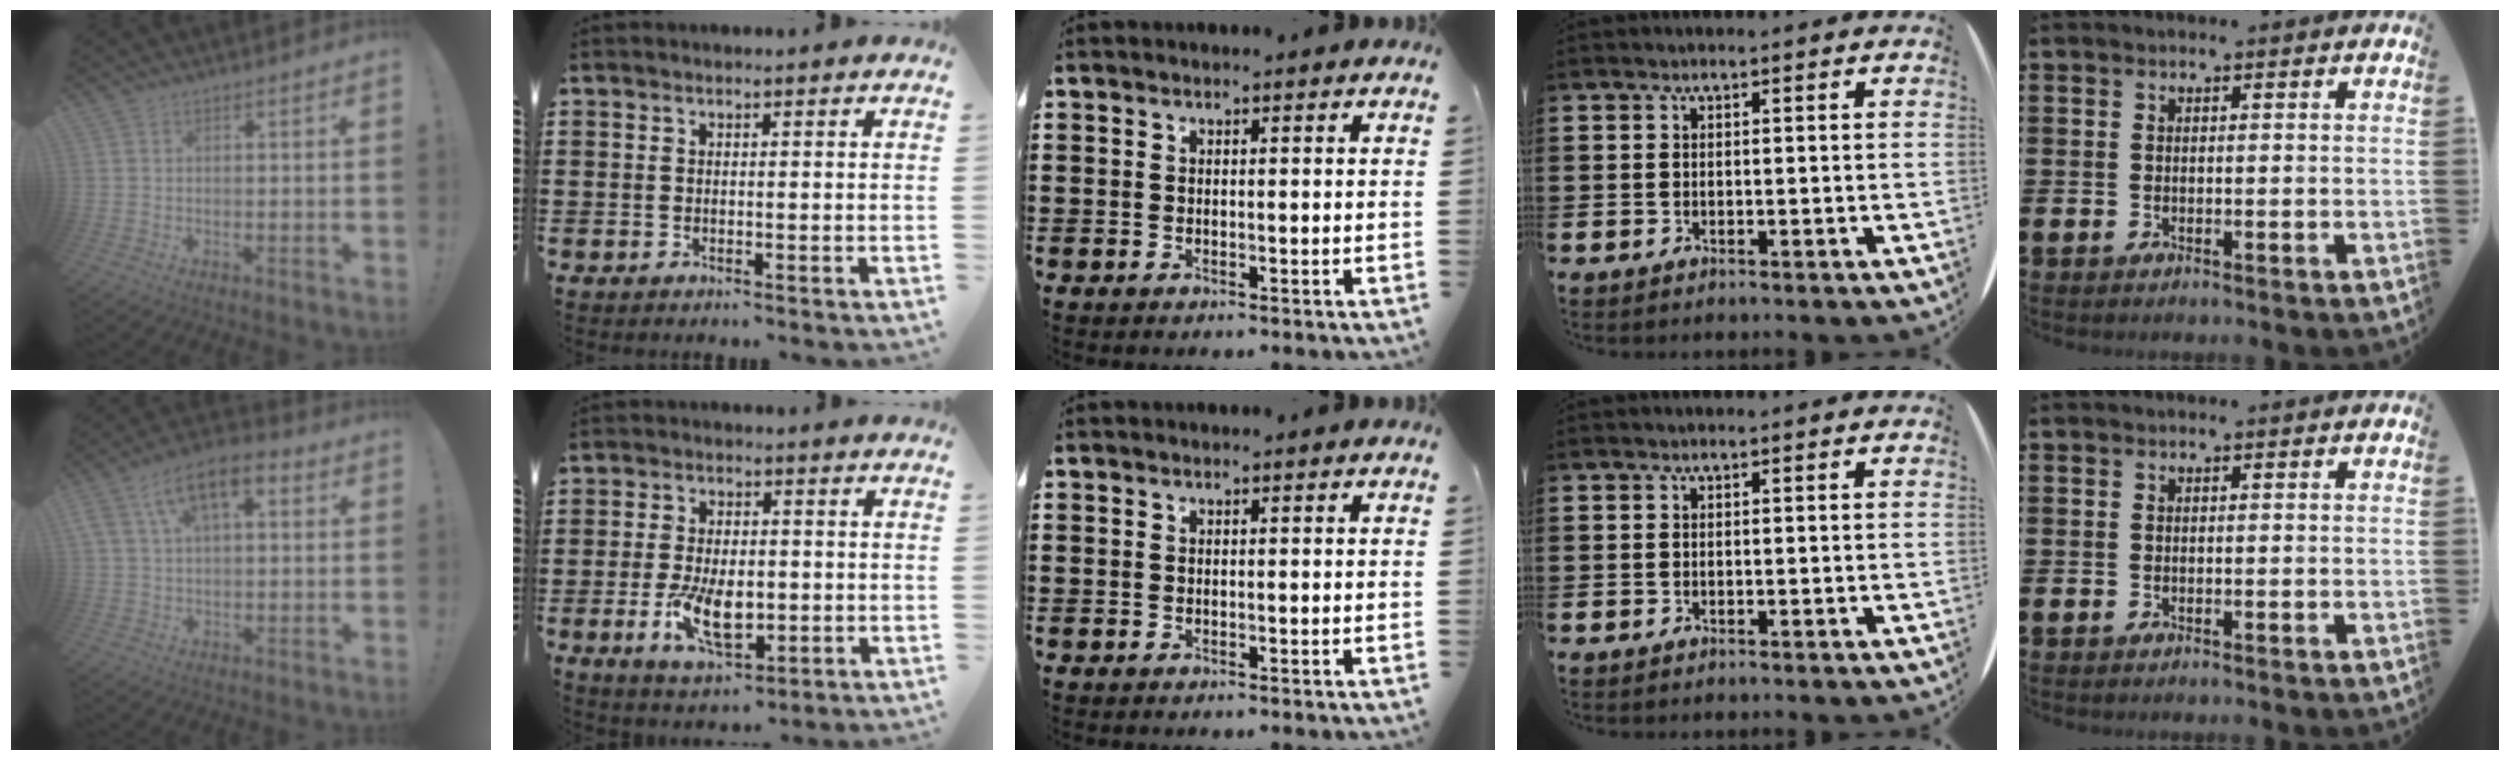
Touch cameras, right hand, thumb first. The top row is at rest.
{"thumb": {"total": 11.1, "force": [4.3, 6.0, 8.3], "torque": [-0.139, -0.002, 0.080]}, "index": {"total": 8.7, "force": [-1.9, 4.7, 7.1], "torque": [-0.145, -0.003, -0.036]}}